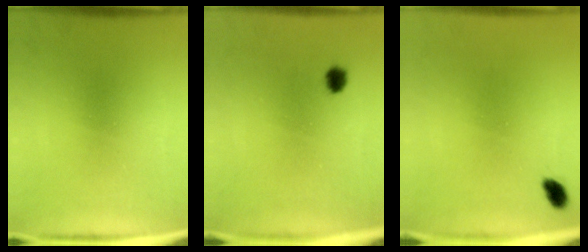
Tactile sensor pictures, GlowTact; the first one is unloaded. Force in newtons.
{"total": 2.1}
{"total": 1.8}